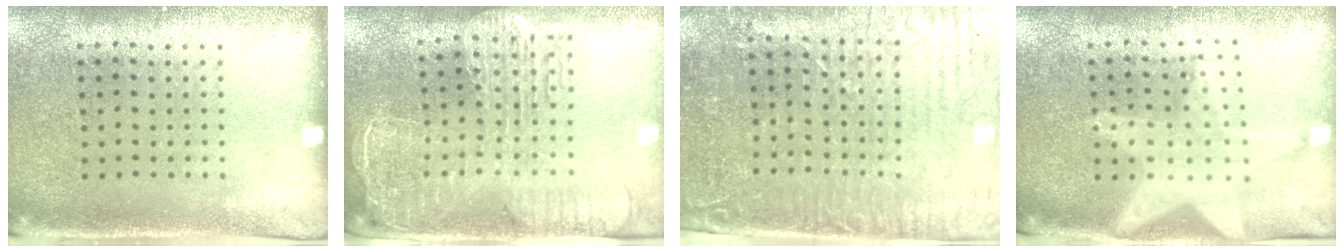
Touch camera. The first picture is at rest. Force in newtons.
{"total": 2.5, "press": 2.2, "slide": 1.2}
{"total": 3.9, "press": 3.5, "slide": 1.8}
{"total": 2.2, "press": 1.8, "slide": 1.2}